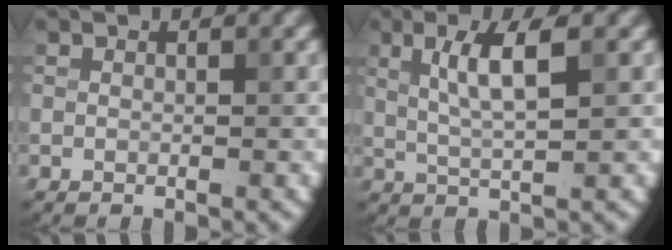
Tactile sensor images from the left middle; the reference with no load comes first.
{"total": 4.2, "force": [1.4, 0.8, 3.9], "torque": [-0.076, -0.001, 0.027]}